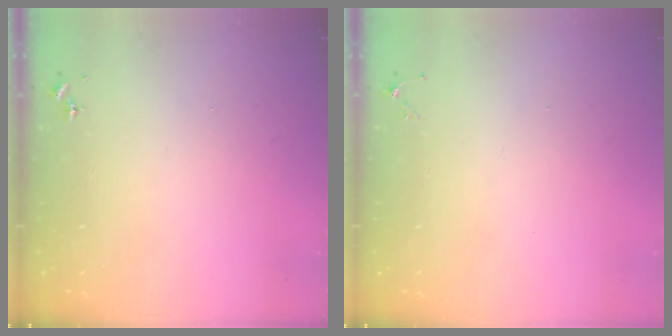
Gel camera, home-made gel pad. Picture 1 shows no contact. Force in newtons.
{"total": 3.5, "press": 3.5, "slide": 0.5}